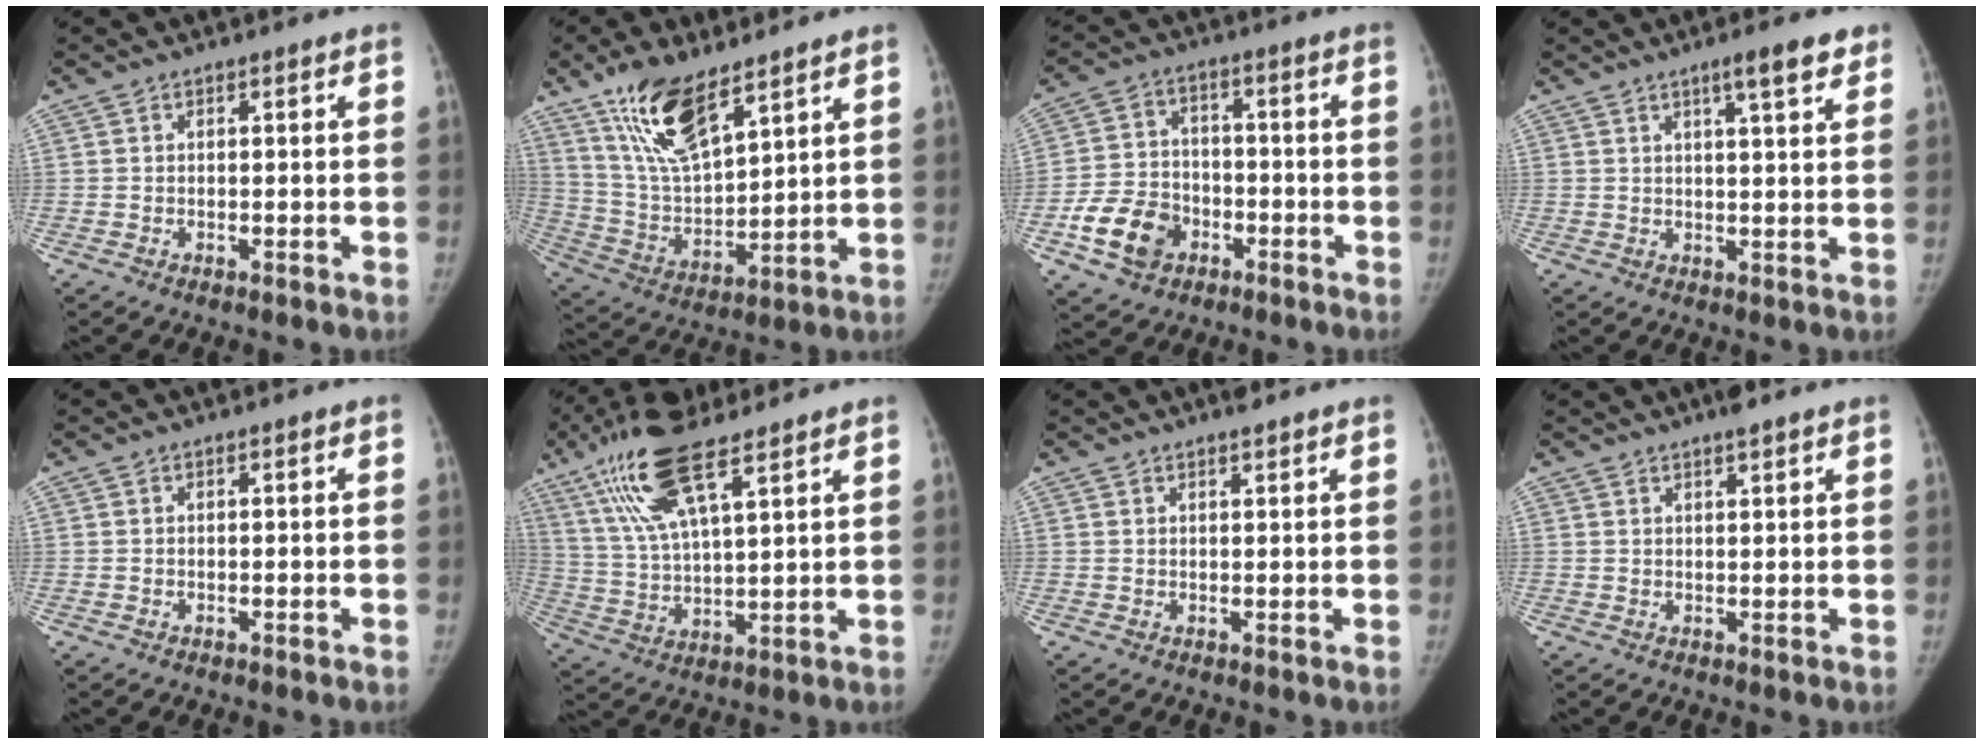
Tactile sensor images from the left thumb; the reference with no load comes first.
{"total": 15.2, "force": [9.9, 5.4, 10.2], "torque": [-0.173, -0.046, 0.202]}
{"total": 10.6, "force": [-4.7, 8.0, 5.2], "torque": [-0.079, 0.021, -0.082]}
{"total": 6.1, "force": [3.8, 1.1, 4.6], "torque": [-0.058, -0.017, 0.053]}
{"total": 0.0}
{"total": 15.5, "force": [9.6, 4.7, 11.2], "torque": [-0.219, -0.021, 0.188]}
{"total": 2.0, "force": [1.7, 0.5, 1.0], "torque": [-0.011, -0.007, 0.024]}
{"total": 2.8, "force": [2.2, 0.6, 1.7], "torque": [-0.021, -0.005, 0.032]}